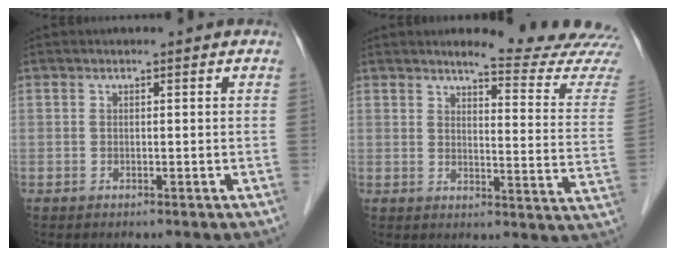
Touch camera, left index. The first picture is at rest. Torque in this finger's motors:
{"motor_torque": [-0.04, -0.08, 0.10, 0.03]}